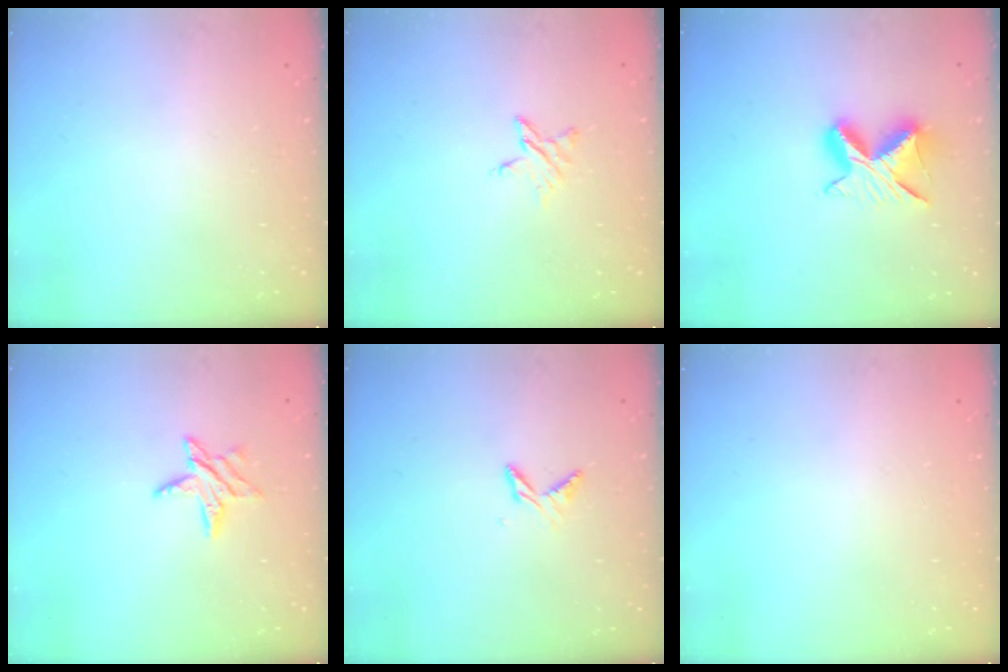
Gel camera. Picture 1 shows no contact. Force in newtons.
{"total": 4.2, "press": 4.2, "slide": 0.4}
{"total": 9.0, "press": 8.9, "slide": 0.5}
{"total": 7.0, "press": 7.0, "slide": 0.4}
{"total": 4.8, "press": 4.8, "slide": 0.5}
{"total": 0.0}